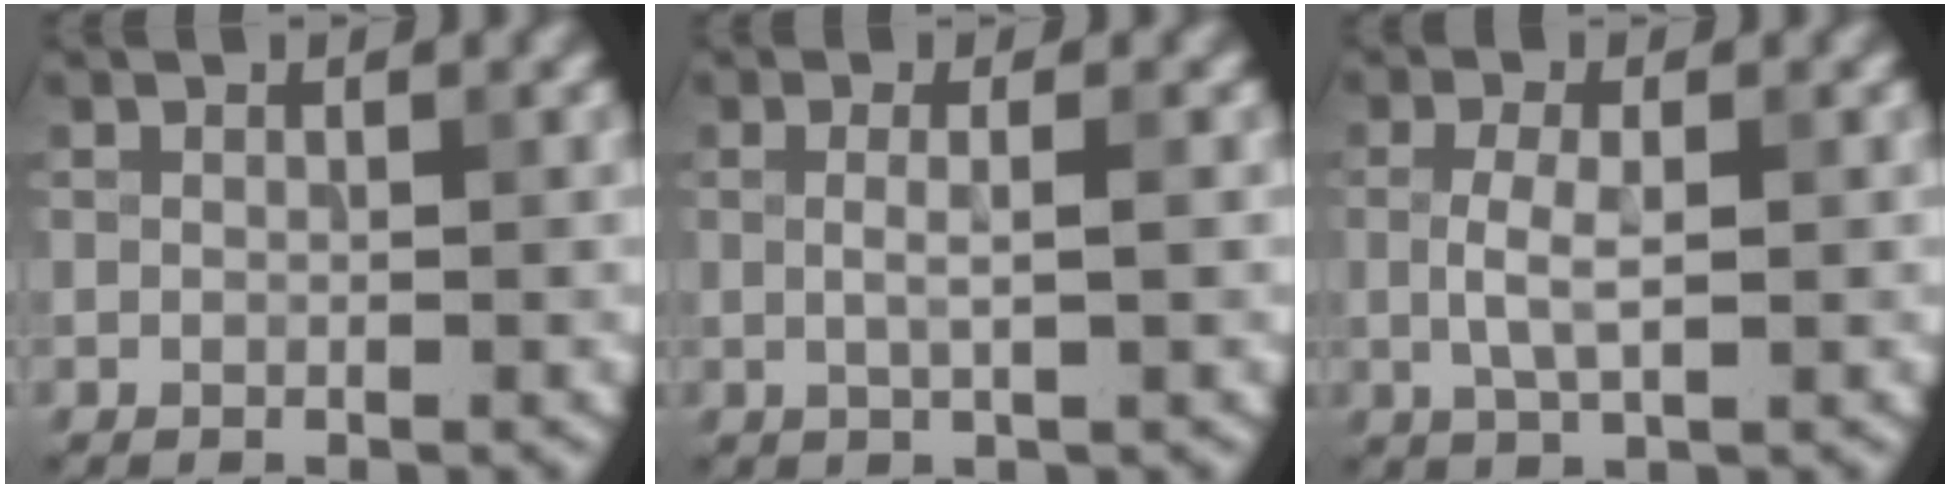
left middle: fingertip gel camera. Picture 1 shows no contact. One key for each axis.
{"total": 1.9, "fx": 0.1, "fy": 0.5, "fz": 1.9, "tx": -0.033, "ty": 0.000, "tz": -0.003}
{"total": 2.8, "fx": -0.1, "fy": 1.0, "fz": 2.6, "tx": -0.059, "ty": -0.002, "tz": -0.003}